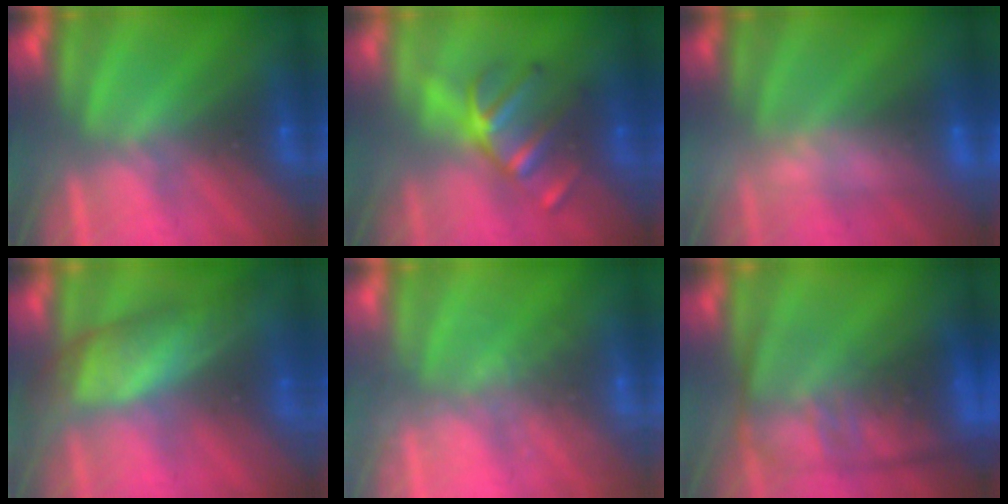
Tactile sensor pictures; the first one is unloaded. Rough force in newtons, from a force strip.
{"total": 2.8}
{"total": 2.4}
{"total": 8.3}
{"total": 1.9}
{"total": 8.0}